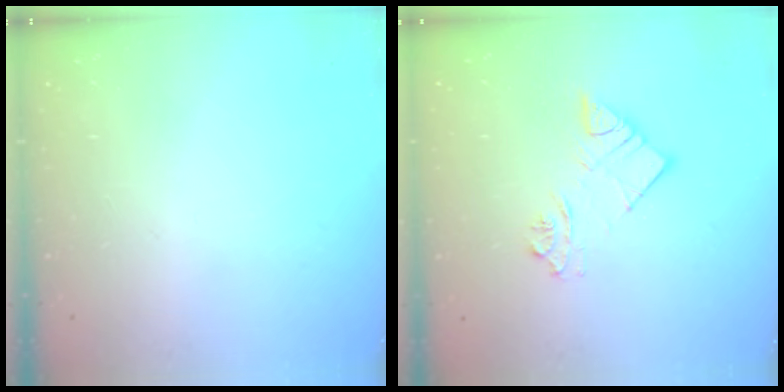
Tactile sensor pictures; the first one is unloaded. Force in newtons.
{"total": 9.8, "press": 9.7, "slide": 0.9}